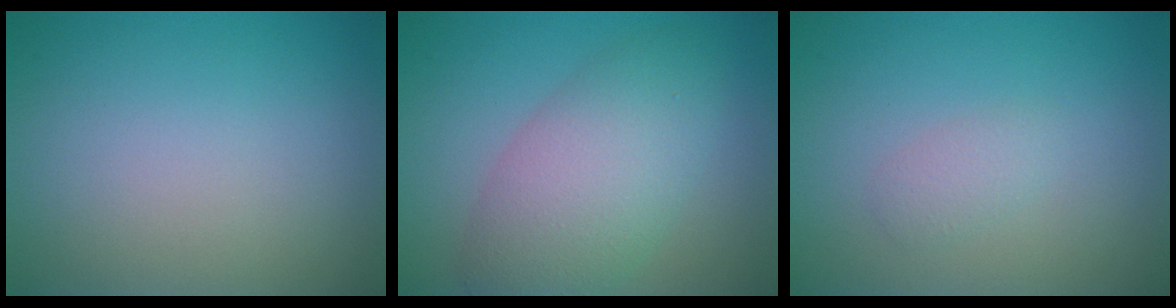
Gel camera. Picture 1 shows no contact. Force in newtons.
{"total": 6.5, "press": 6.5, "slide": 0.3}
{"total": 1.2, "press": 1.2, "slide": 0.0}